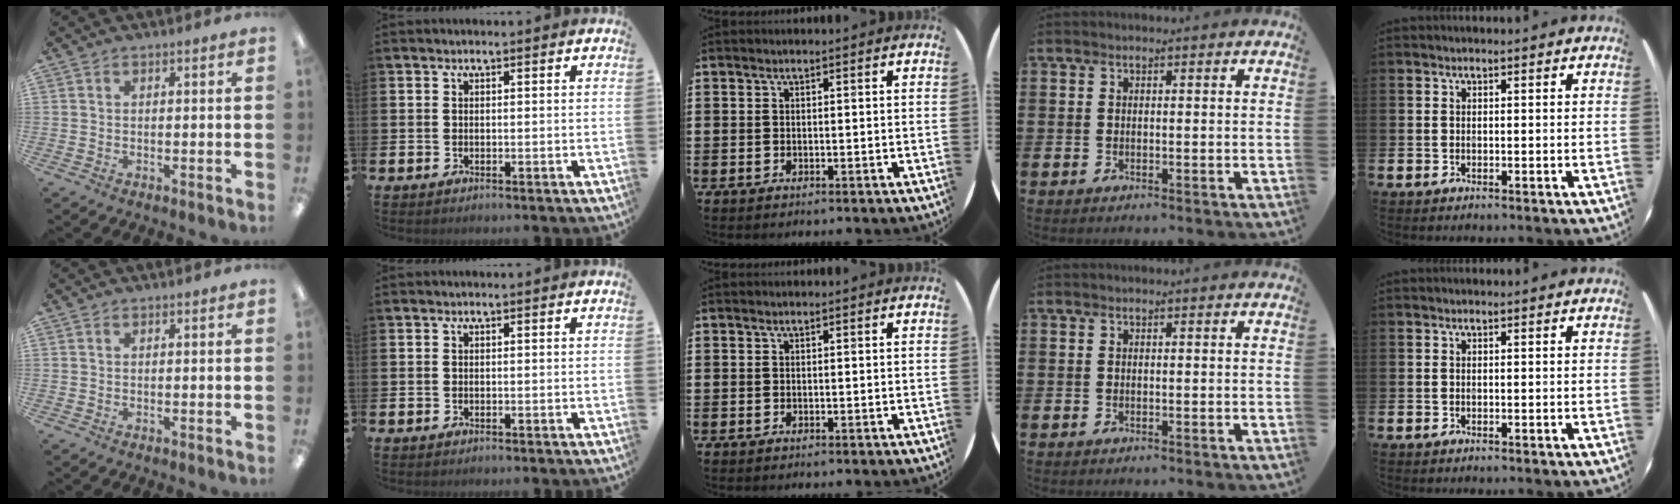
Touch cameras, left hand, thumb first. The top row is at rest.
{}